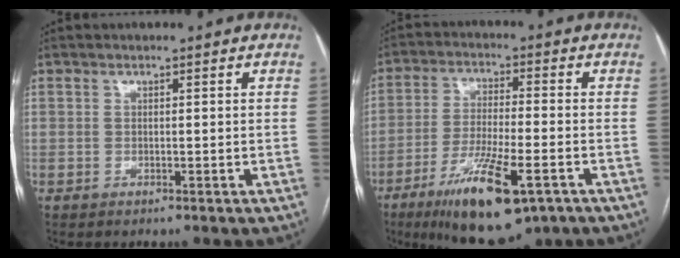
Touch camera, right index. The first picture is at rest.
{"total": 14.4, "force": [-7.7, 3.1, 11.8], "torque": [-0.213, -0.028, -0.122]}